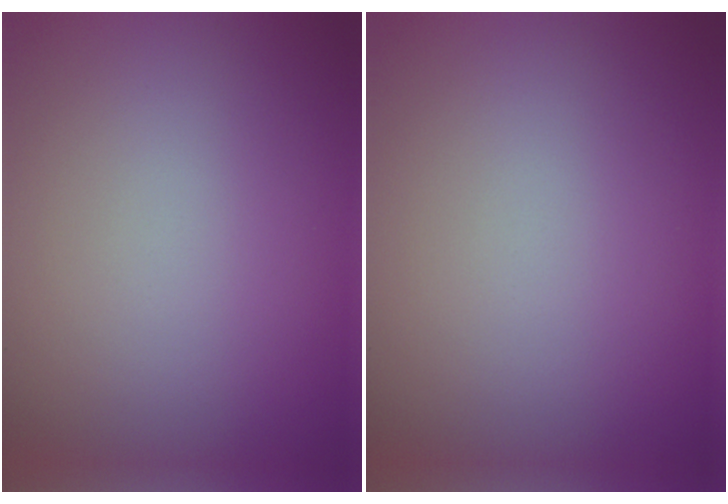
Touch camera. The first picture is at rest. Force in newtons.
{"total": 0.0}